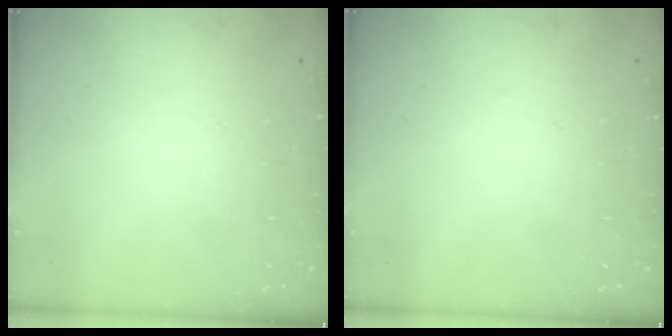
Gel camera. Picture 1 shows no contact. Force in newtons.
{"total": 0.0}